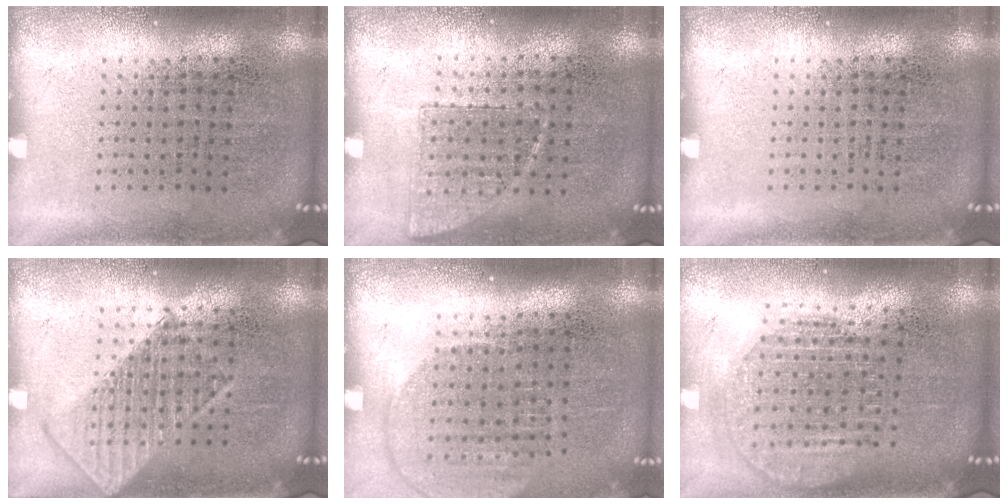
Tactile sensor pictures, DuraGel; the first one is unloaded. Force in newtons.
{"total": 0.6, "press": 0.6, "slide": 0.3}
{"total": 0.0}
{"total": 1.3, "press": 1.3, "slide": 0.1}
{"total": 1.8, "press": 1.5, "slide": 0.9}
{"total": 1.9, "press": 1.5, "slide": 1.0}